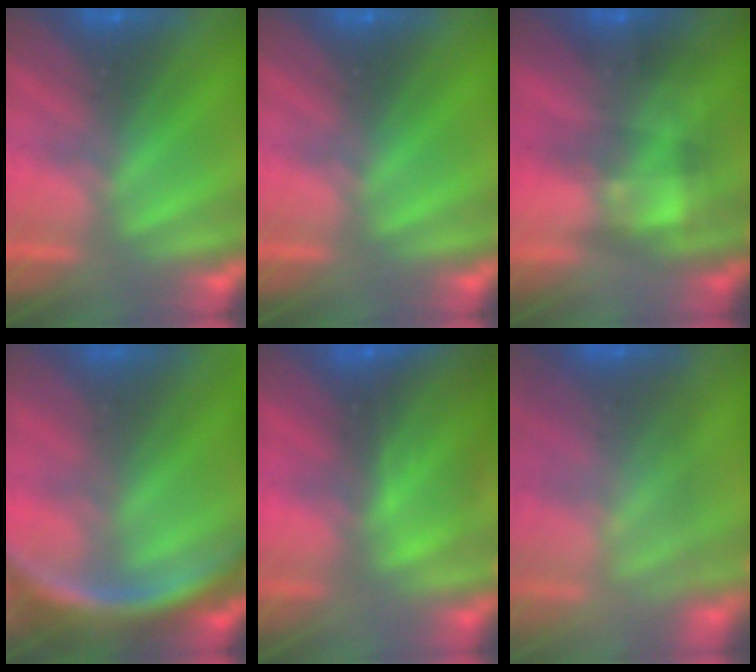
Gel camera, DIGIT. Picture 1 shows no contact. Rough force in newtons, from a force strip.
{"total": 0.0}
{"total": 5.3}
{"total": 7.6}
{"total": 8.4}
{"total": 7.9}